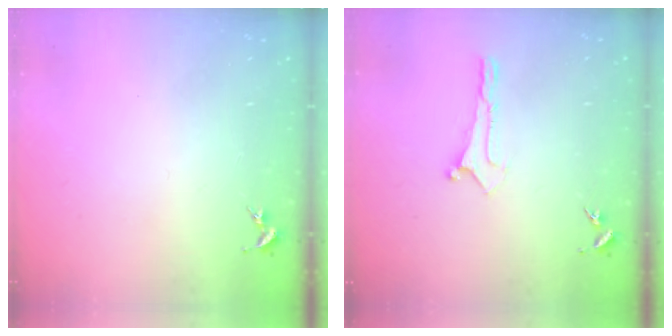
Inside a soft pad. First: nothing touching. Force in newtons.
{"total": 0.0}